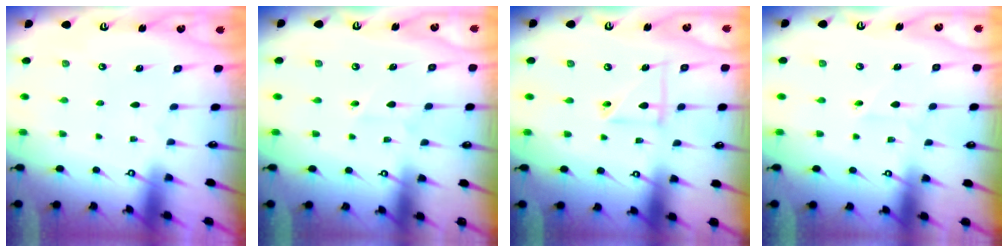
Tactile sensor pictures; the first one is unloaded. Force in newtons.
{"total": 3.4, "press": 3.2, "slide": 1.1}
{"total": 6.7, "press": 6.7, "slide": 0.4}
{"total": 1.9, "press": 1.9, "slide": 0.2}